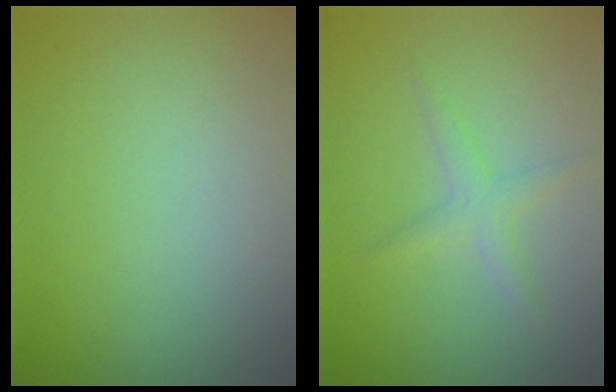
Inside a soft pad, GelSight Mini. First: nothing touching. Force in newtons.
{"total": 1.7, "press": 1.6, "slide": 0.1}